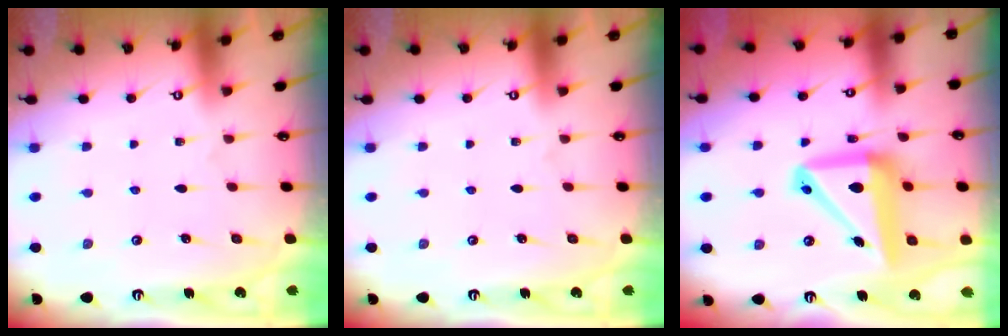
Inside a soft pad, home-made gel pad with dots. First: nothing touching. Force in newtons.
{"total": 0.0}
{"total": 14.5, "press": 14.4, "slide": 1.9}